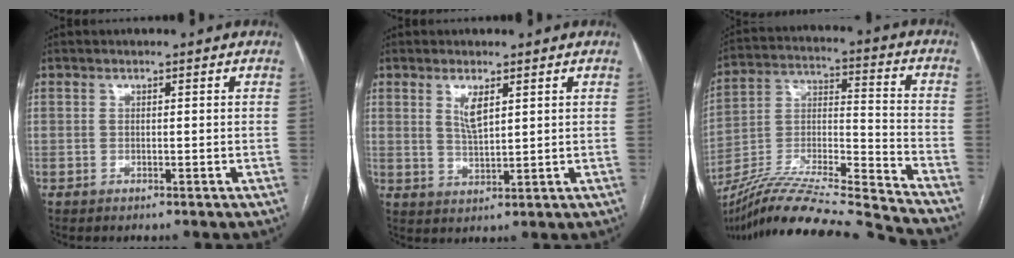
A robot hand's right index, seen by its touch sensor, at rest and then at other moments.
{"total": 3.6, "force": [1.8, 0.9, 3.1], "torque": [-0.065, -0.005, 0.039]}
{"total": 24.7, "force": [-22.7, -0.5, 9.9], "torque": [-0.188, -0.017, -0.377]}